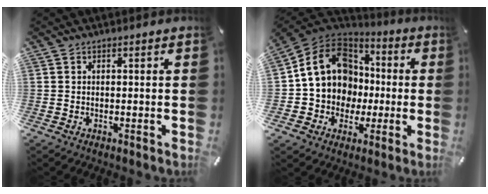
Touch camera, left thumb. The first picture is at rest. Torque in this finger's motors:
{"motor_torque": [0.46, 2.43, 1.37, 0.83, 0.23]}